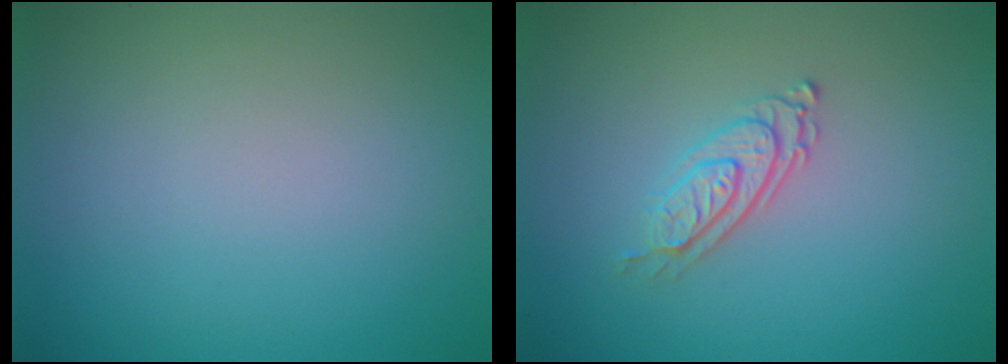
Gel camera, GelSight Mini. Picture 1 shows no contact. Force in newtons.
{"total": 2.7, "press": 2.0, "slide": 1.8}